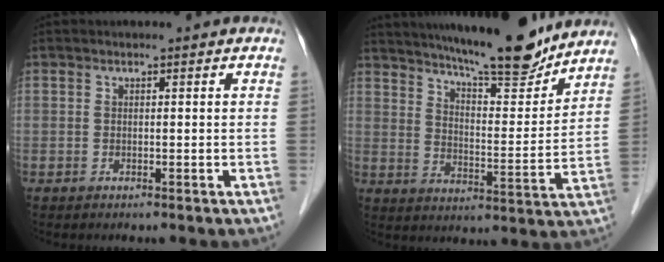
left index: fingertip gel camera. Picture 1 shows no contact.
{"total": 16.4, "force": [14.4, 1.5, 7.8], "torque": [-0.119, -0.012, 0.215]}